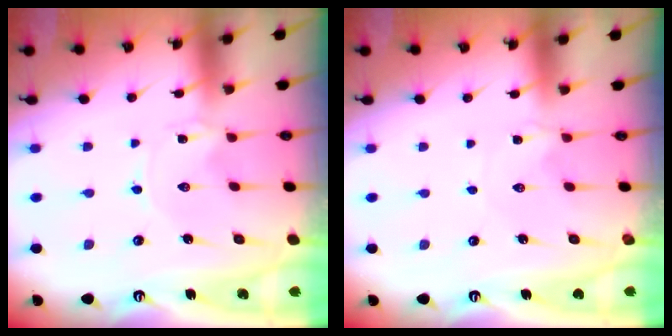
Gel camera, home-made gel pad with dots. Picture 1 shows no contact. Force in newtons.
{"total": 0.8, "press": 0.7, "slide": 0.2}